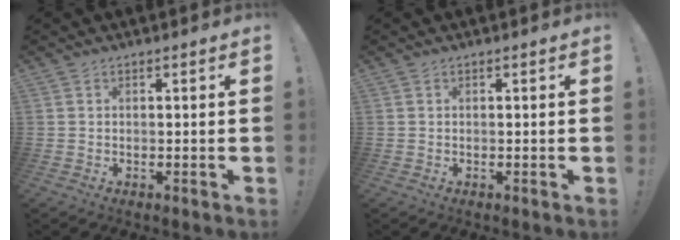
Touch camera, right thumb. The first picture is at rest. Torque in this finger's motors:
{"motor_torque": [-0.01, 0.01, 0.02, -0.09, 0.00]}